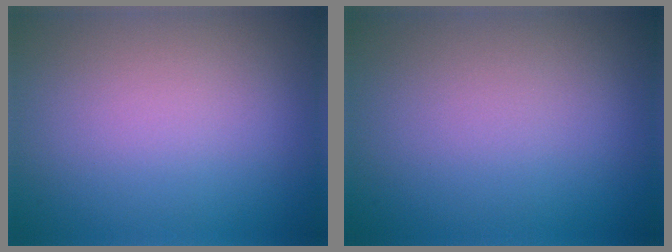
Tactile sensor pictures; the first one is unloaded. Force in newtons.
{"total": 0.0}